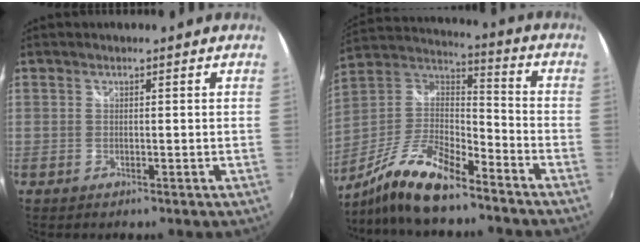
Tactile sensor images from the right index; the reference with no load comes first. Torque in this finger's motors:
{"motor_torque": [0.76, -0.69, 0.52, 0.14]}